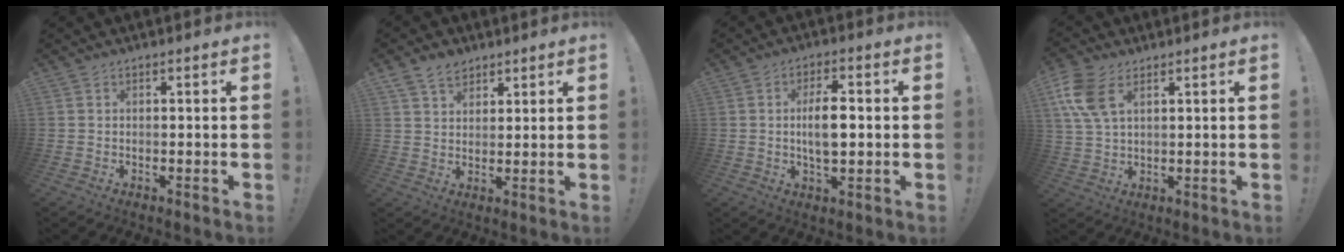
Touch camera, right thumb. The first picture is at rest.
{"total": 6.8, "force": [4.7, 4.4, 2.1], "torque": [-0.033, -0.022, 0.090]}
{"total": 8.5, "force": [0.1, 3.7, 7.6], "torque": [-0.135, -0.003, -0.007]}
{"total": 10.1, "force": [4.5, 5.7, 7.1], "torque": [-0.155, -0.004, 0.087]}